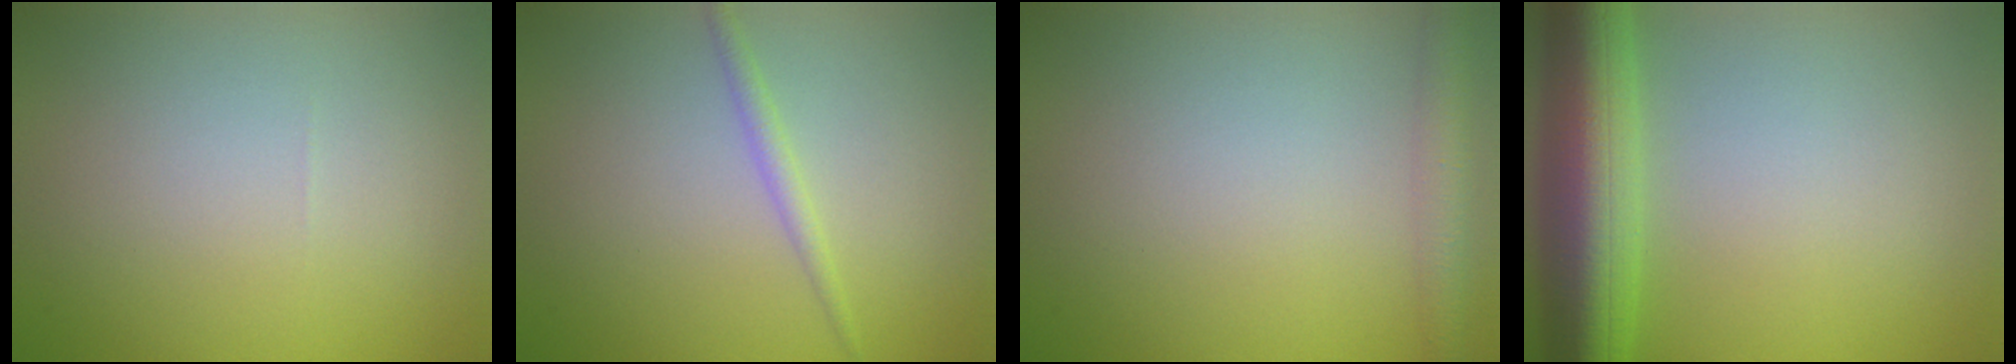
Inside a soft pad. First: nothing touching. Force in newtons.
{"total": 1.3, "press": 1.3, "slide": 0.0}
{"total": 2.7, "press": 2.7, "slide": 0.2}
{"total": 8.8, "press": 8.8, "slide": 0.4}